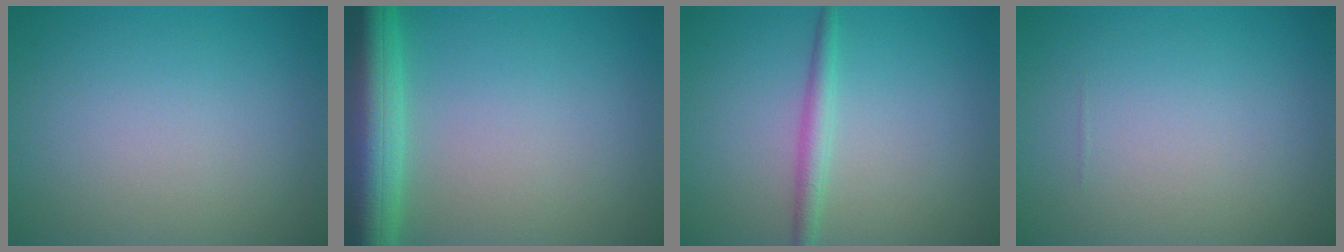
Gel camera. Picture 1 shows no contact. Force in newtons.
{"total": 7.5, "press": 7.5, "slide": 0.4}
{"total": 2.0, "press": 2.0, "slide": 0.0}
{"total": 0.0}